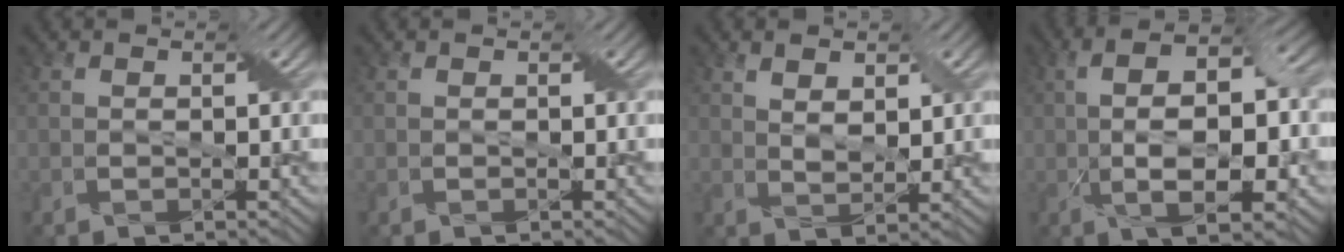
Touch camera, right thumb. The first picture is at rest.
{"total": 0.0}
{"total": 3.2, "force": [1.8, 1.5, 2.2], "torque": [-0.045, -0.008, 0.038]}
{"total": 10.3, "force": [-1.0, 3.8, 9.6], "torque": [-0.171, 0.006, -0.018]}